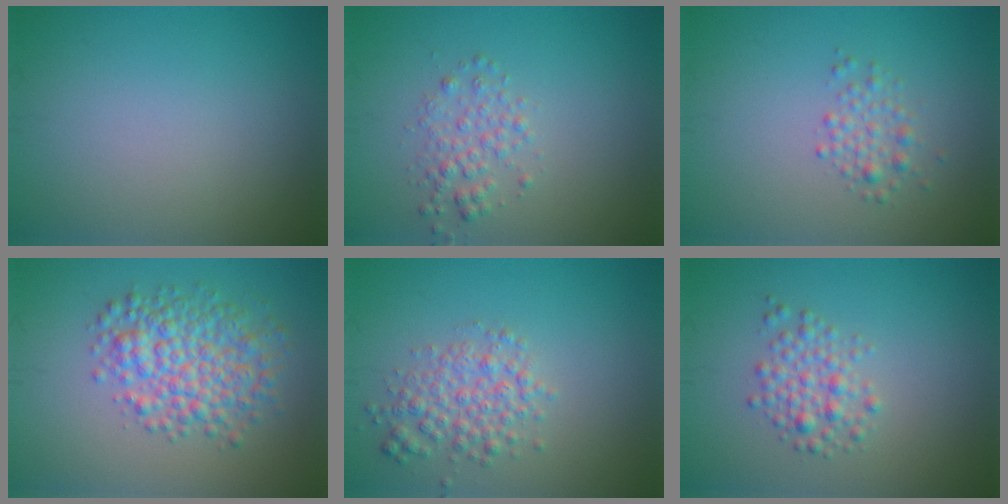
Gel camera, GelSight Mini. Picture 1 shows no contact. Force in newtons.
{"total": 2.1, "press": 2.1, "slide": 0.1}
{"total": 1.8, "press": 1.8, "slide": 0.1}
{"total": 5.9, "press": 5.9, "slide": 0.2}
{"total": 3.2, "press": 3.2, "slide": 0.1}
{"total": 2.6, "press": 2.6, "slide": 0.1}